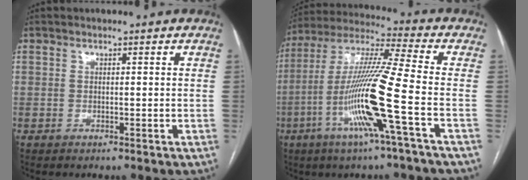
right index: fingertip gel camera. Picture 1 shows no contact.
{"total": 16.0, "force": [-5.2, -1.3, 15.1], "torque": [-0.303, -0.011, -0.108]}